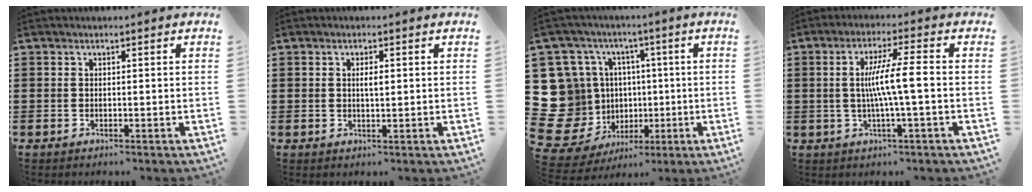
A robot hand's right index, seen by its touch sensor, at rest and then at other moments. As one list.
[{"total": 1.8, "force": [0.3, 0.5, 1.7], "torque": [-0.034, 0.002, 0.002]}, {"total": 15.8, "force": [0.1, 15.1, 4.9], "torque": [-0.168, -0.029, 0.047]}, {"total": 6.0, "force": [-0.5, 0.0, 6.0], "torque": [-0.108, -0.005, -0.015]}]